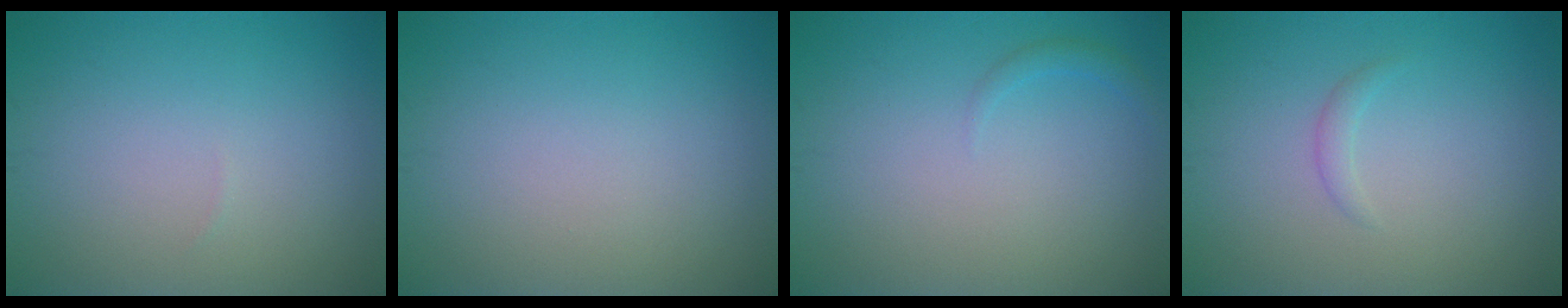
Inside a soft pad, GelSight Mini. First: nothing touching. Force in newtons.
{"total": 0.0}
{"total": 0.9, "press": 0.9, "slide": 0.1}
{"total": 0.8, "press": 0.8, "slide": 0.1}